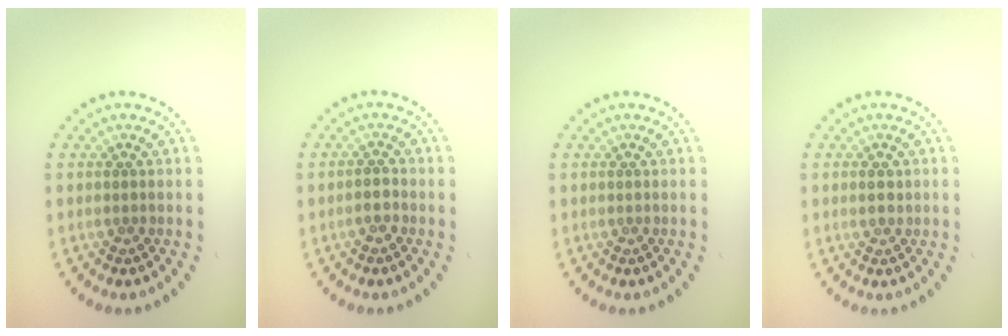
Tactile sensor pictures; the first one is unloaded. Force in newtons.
{"total": 1.3, "press": 1.1, "slide": 0.7}
{"total": 0.0}
{"total": 1.1, "press": 1.0, "slide": 0.3}